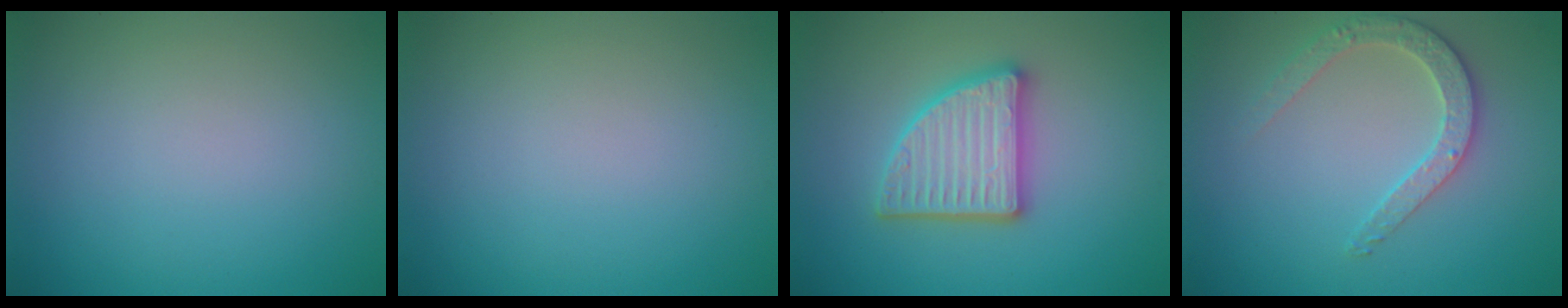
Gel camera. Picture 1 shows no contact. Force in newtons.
{"total": 0.0}
{"total": 4.9, "press": 4.9, "slide": 0.7}
{"total": 2.7, "press": 2.7, "slide": 0.3}